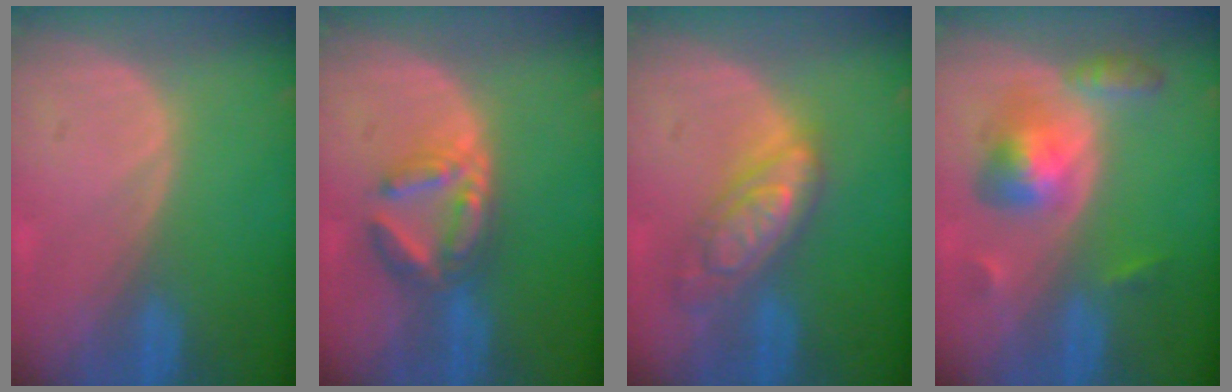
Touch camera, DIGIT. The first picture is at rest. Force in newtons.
{"total": 6.3, "press": 5.8, "slide": 2.6}
{"total": 7.1, "press": 7.1, "slide": 0.4}
{"total": 6.1, "press": 6.1, "slide": 0.3}